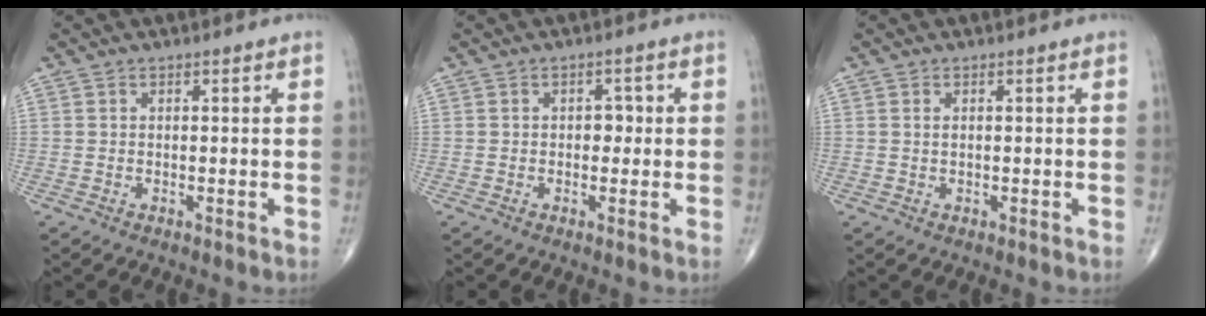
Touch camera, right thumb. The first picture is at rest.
{"total": 2.3, "force": [0.0, 1.7, 1.6], "torque": [-0.005, 0.005, -0.006]}
{"total": 0.6, "force": [0.3, 0.2, 0.5], "torque": [-0.012, 0.002, 0.006]}